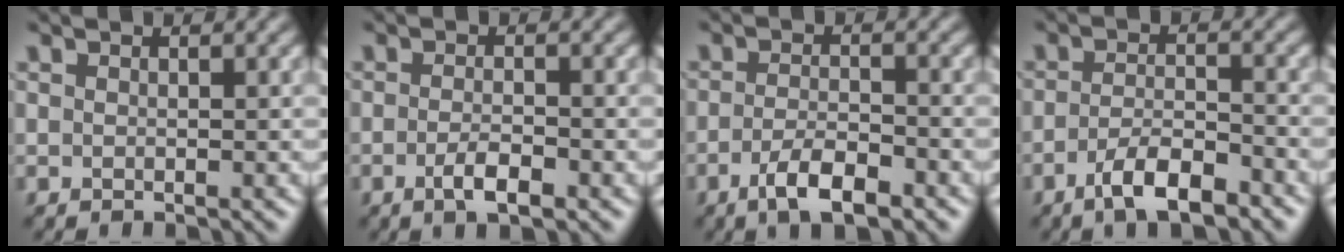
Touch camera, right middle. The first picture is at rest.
{"total": 2.5, "force": [-1.4, 0.7, 2.0], "torque": [-0.040, -0.001, -0.025]}
{"total": 4.0, "force": [-2.6, 1.3, 2.8], "torque": [-0.057, -0.001, -0.047]}
{"total": 4.8, "force": [-3.3, 1.4, 3.1], "torque": [-0.060, 0.000, -0.058]}